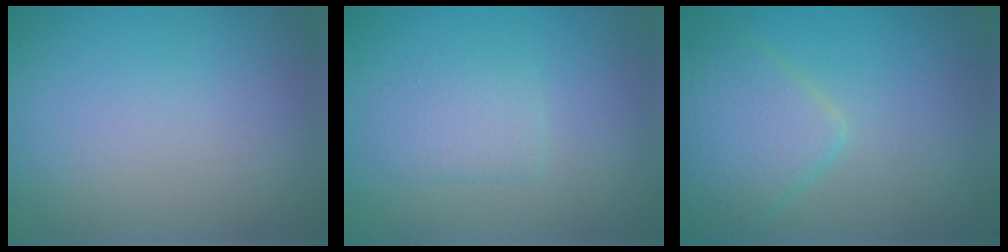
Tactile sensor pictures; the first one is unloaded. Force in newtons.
{"total": 1.7, "press": 1.7, "slide": 0.3}
{"total": 4.0, "press": 4.0, "slide": 0.2}